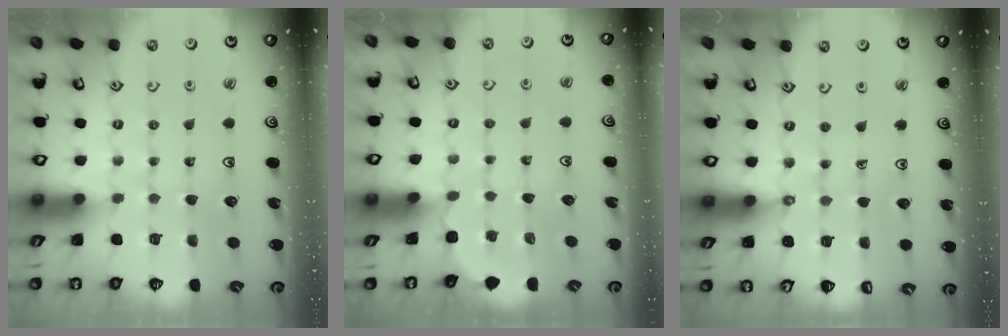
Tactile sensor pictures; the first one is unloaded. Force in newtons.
{"total": 2.1, "press": 2.1, "slide": 0.2}
{"total": 0.9, "press": 0.9, "slide": 0.1}